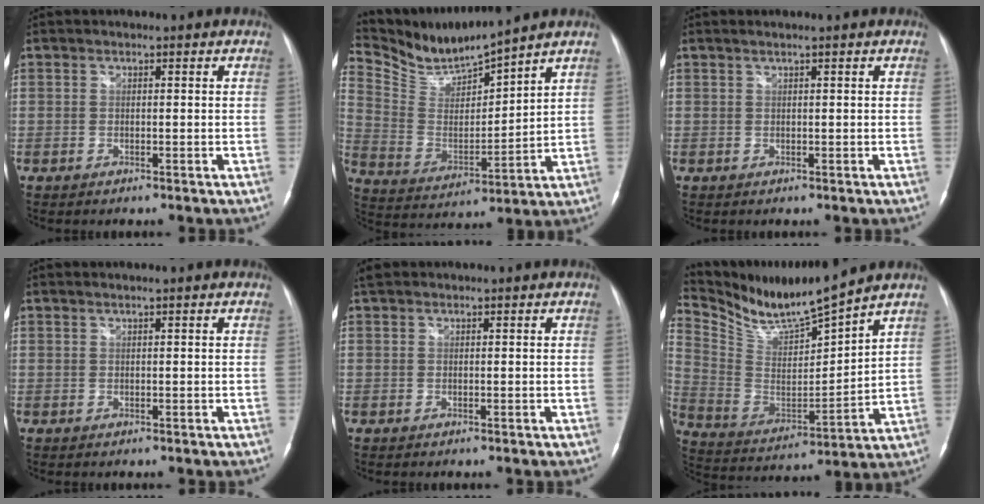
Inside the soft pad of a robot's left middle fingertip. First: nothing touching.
{"total": 11.5, "force": [11.0, -0.6, 3.2], "torque": [-0.082, -0.003, 0.228]}
{"total": 1.0, "force": [0.7, -0.3, 0.7], "torque": [-0.022, 0.009, 0.018]}
{"total": 0.7, "force": [0.5, -0.2, 0.4], "torque": [-0.015, 0.006, 0.015]}
{"total": 1.2, "force": [0.9, 0.7, 0.3], "torque": [-0.011, 0.019, 0.018]}
{"total": 13.5, "force": [12.4, -0.5, 5.4], "torque": [-0.117, -0.013, 0.243]}